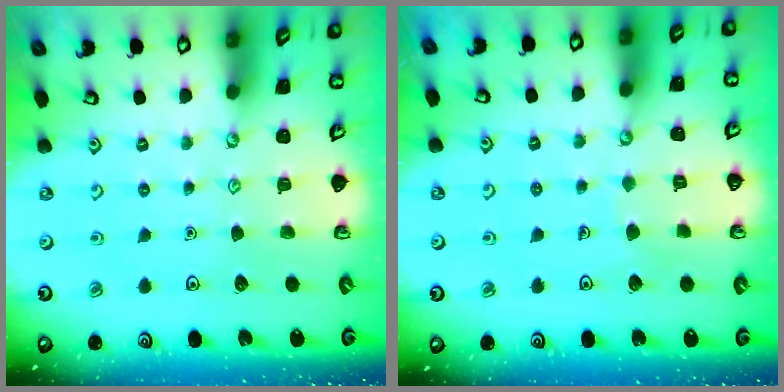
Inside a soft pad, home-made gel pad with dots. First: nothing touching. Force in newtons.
{"total": 4.4, "press": 4.4, "slide": 0.4}